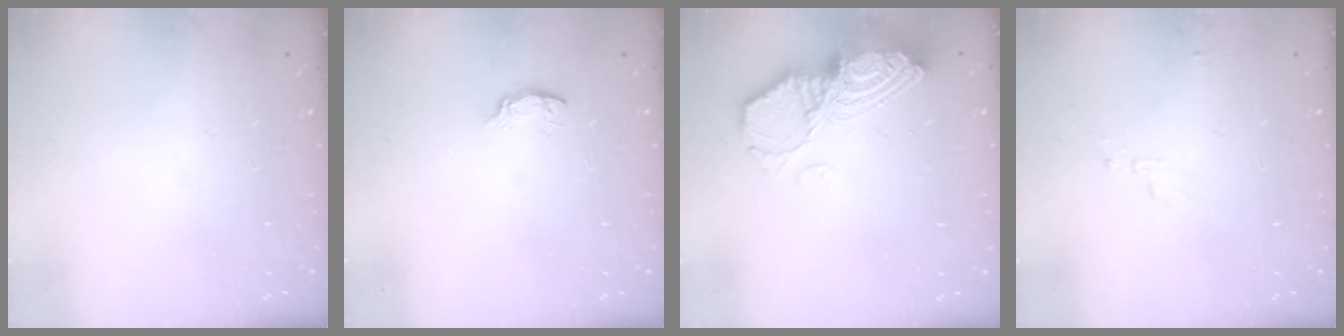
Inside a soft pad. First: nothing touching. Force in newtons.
{"total": 3.0, "press": 3.0, "slide": 0.3}
{"total": 12.0, "press": 11.9, "slide": 0.7}
{"total": 3.4, "press": 3.4, "slide": 0.2}